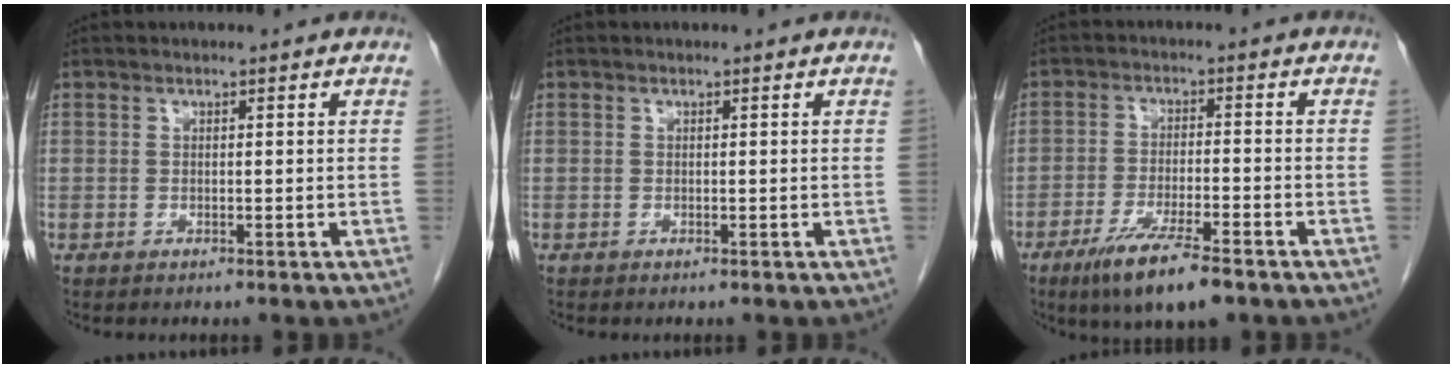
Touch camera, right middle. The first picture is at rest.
{"total": 0.0}
{"total": 9.4, "force": [-6.3, 1.1, 6.9], "torque": [-0.127, -0.021, -0.106]}